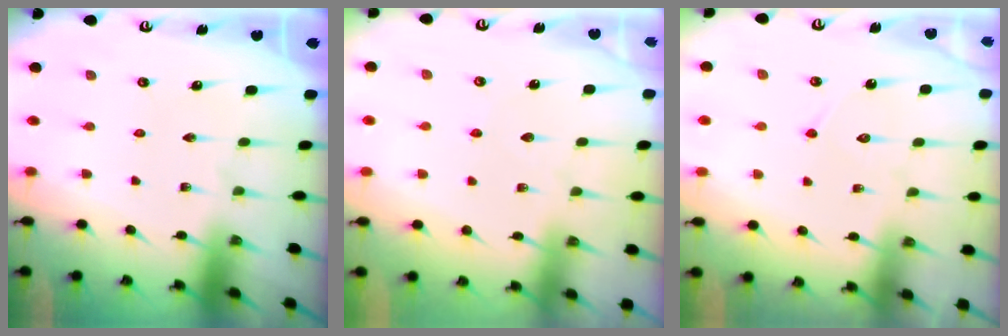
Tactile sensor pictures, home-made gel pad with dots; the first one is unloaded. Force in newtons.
{"total": 2.5, "press": 2.4, "slide": 0.5}
{"total": 5.3, "press": 5.3, "slide": 0.5}